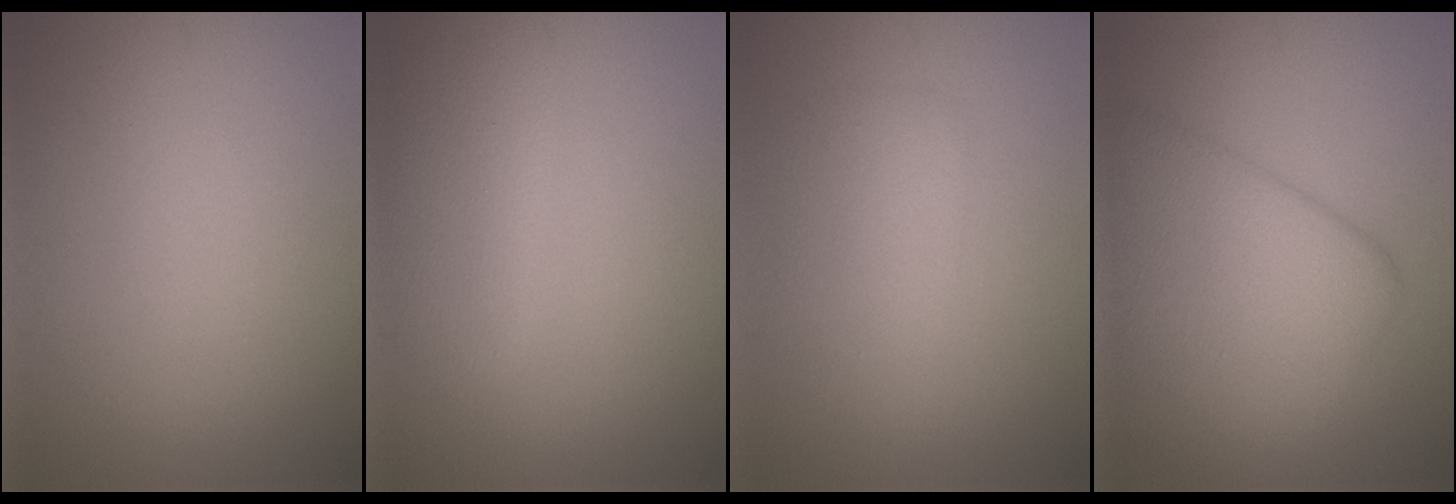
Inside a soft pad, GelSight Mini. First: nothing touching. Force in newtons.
{"total": 4.4, "press": 4.4, "slide": 0.2}
{"total": 2.8, "press": 2.8, "slide": 0.1}
{"total": 8.8, "press": 8.8, "slide": 0.4}